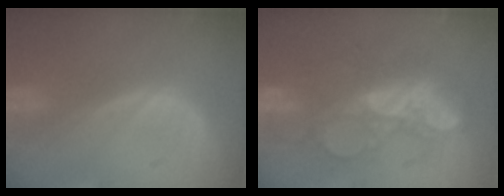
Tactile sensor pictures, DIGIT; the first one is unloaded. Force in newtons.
{"total": 8.7, "press": 8.6, "slide": 1.5}